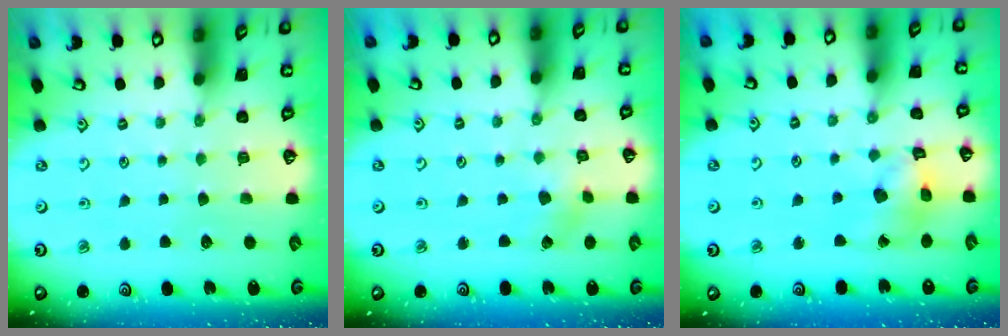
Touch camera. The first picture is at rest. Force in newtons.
{"total": 2.7, "press": 2.6, "slide": 0.6}
{"total": 10.8, "press": 10.7, "slide": 1.1}